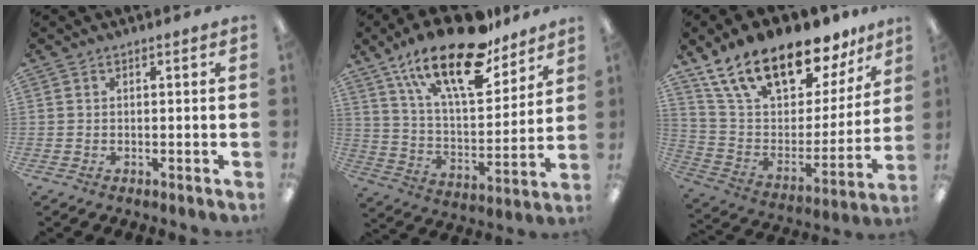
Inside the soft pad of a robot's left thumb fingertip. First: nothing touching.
{"total": 23.4, "force": [16.2, 8.9, 14.3], "torque": [-0.243, -0.090, 0.277]}
{"total": 21.9, "force": [16.5, 9.0, 11.3], "torque": [-0.199, -0.104, 0.294]}